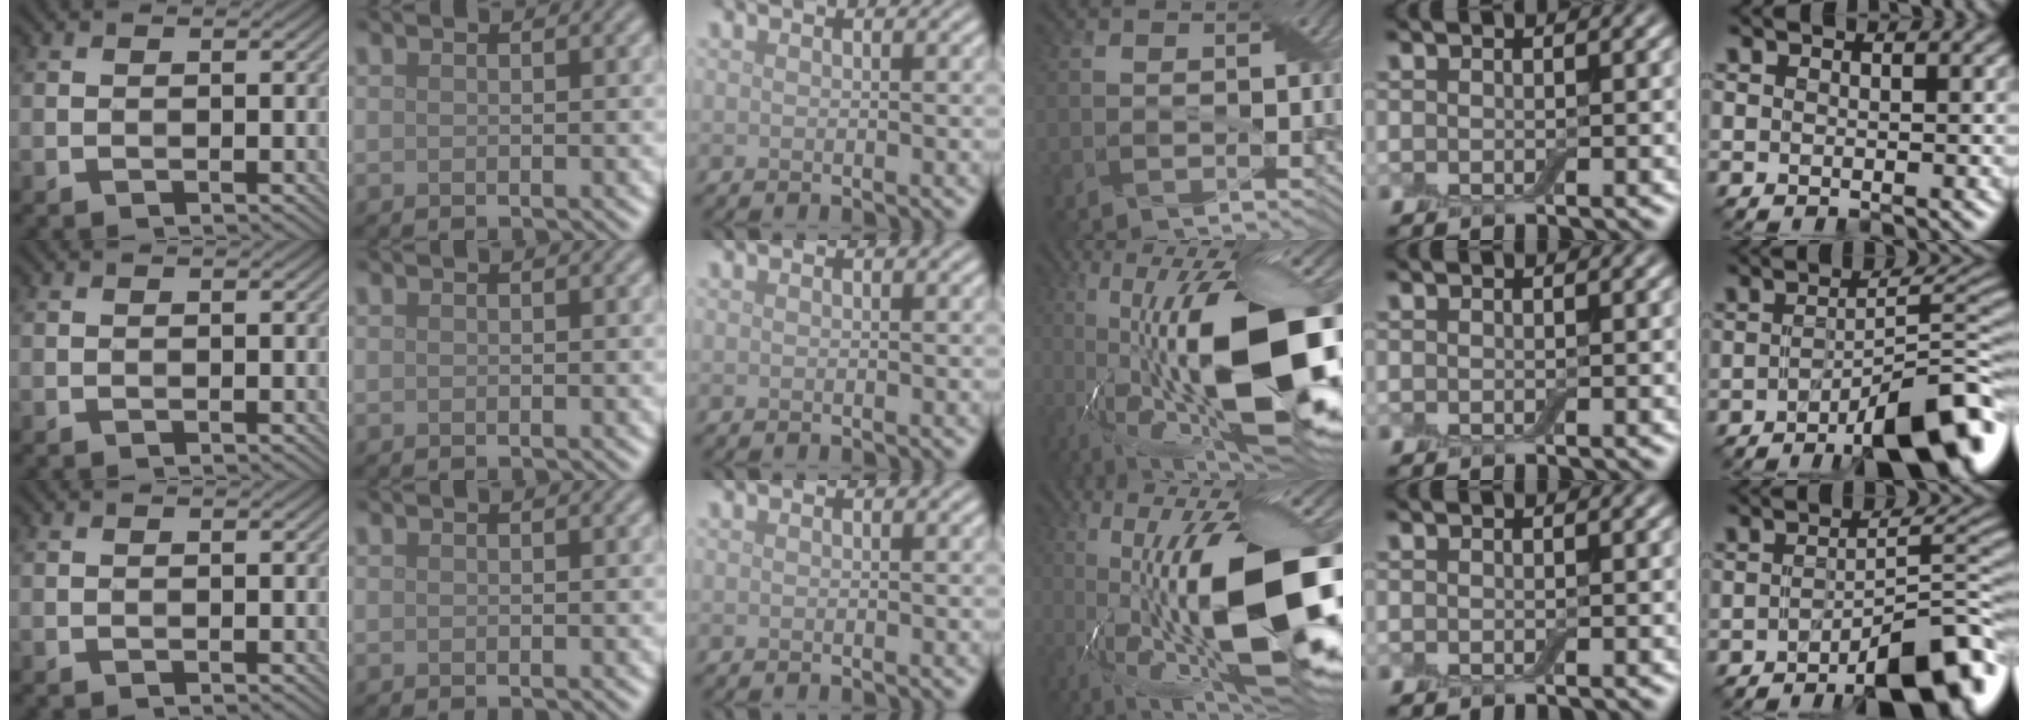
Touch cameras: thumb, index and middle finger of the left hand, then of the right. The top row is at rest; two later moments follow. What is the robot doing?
{"motion": "close", "object": "airpods case & airpods"}